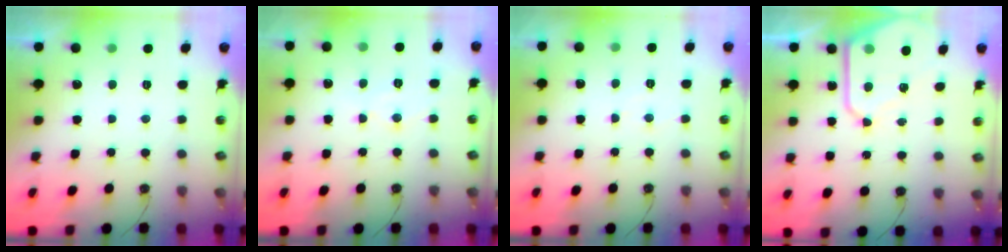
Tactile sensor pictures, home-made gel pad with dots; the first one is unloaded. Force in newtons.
{"total": 6.4, "press": 6.4, "slide": 0.5}
{"total": 4.1, "press": 4.0, "slide": 0.7}
{"total": 10.7, "press": 10.7, "slide": 0.9}